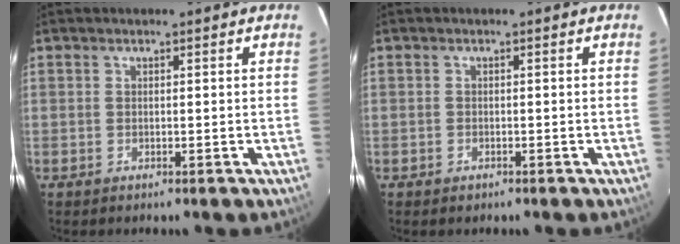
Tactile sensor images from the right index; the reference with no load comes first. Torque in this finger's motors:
{"motor_torque": [0.28, -0.32, 0.05, 0.01]}